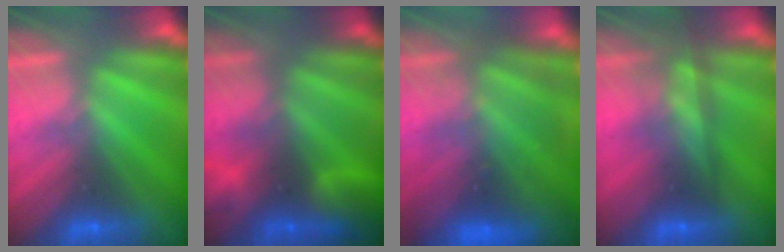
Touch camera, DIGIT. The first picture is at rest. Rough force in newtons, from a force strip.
{"total": 8.3}
{"total": 7.9}
{"total": 7.8}